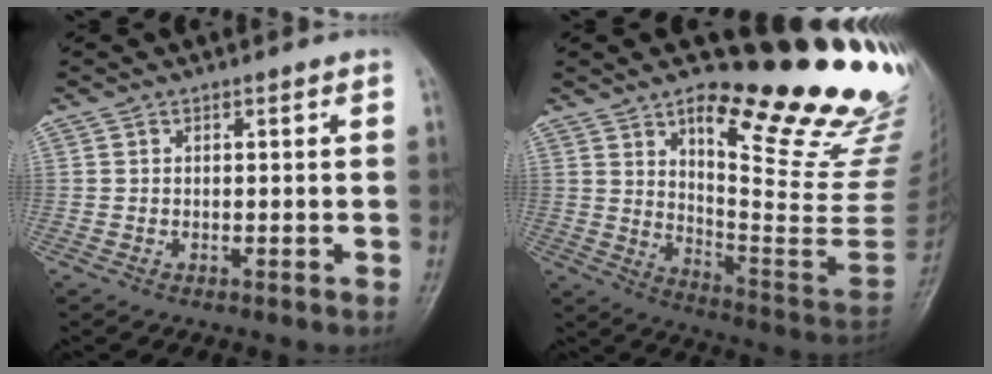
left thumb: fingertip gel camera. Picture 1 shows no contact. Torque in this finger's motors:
{"motor_torque": [2.75, 2.26, 1.02, -1.75, 0.21]}